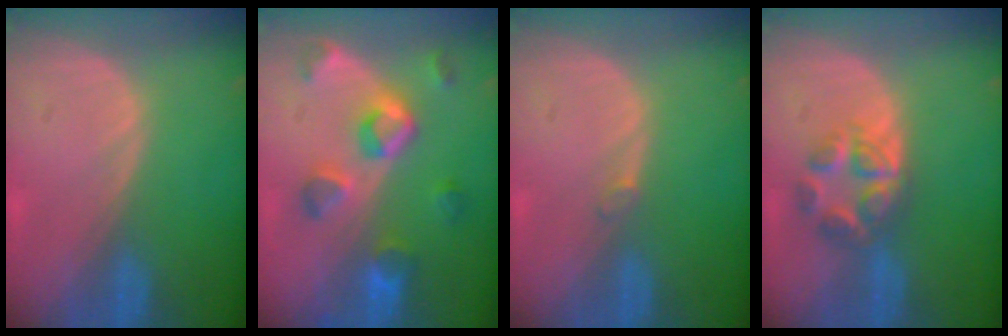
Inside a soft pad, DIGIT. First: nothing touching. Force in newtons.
{"total": 7.3, "press": 7.3, "slide": 0.8}
{"total": 0.7, "press": 0.7, "slide": 0.2}
{"total": 5.9, "press": 5.5, "slide": 2.2}